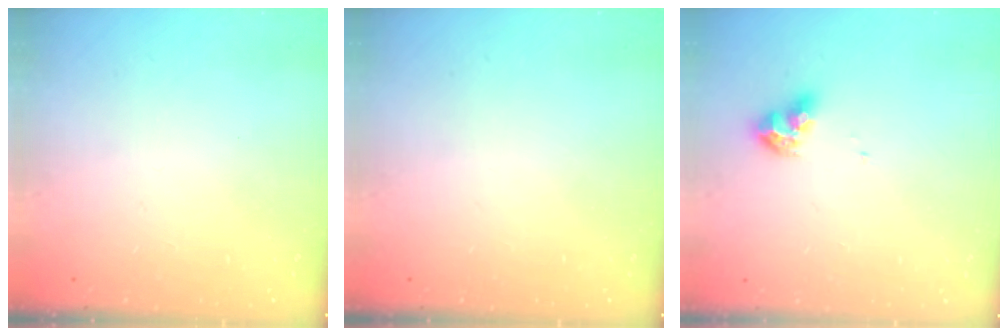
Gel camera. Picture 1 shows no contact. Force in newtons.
{"total": 0.0}
{"total": 9.0, "press": 9.0, "slide": 0.9}